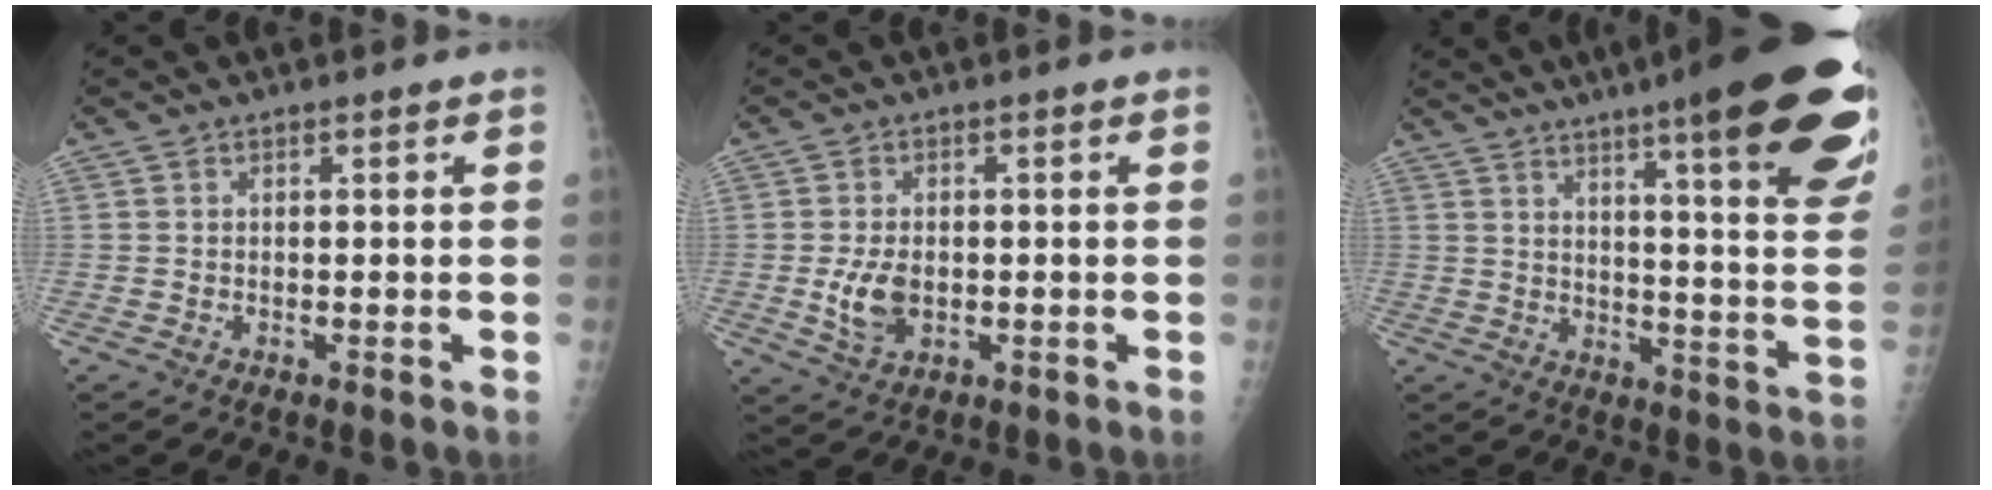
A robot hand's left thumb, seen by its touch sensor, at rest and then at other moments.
{"total": 6.0, "force": [-0.9, 3.9, 4.5], "torque": [-0.079, 0.000, -0.009]}
{"total": 26.9, "force": [16.3, 4.3, 20.9], "torque": [-0.236, -0.055, 0.214]}